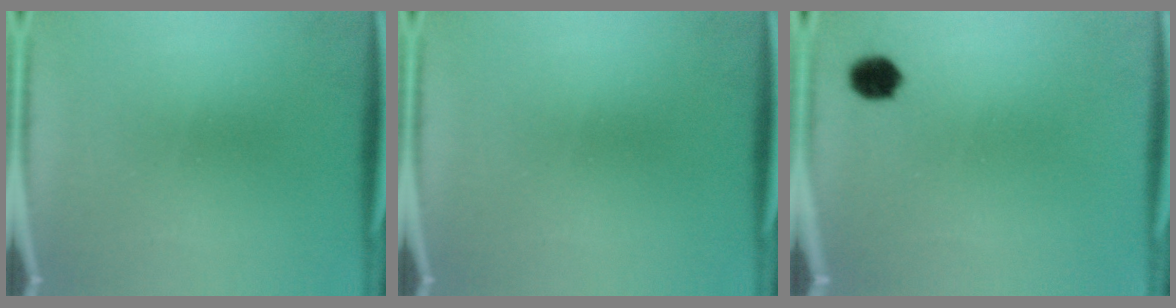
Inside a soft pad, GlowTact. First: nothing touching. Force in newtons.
{"total": 0.0}
{"total": 3.8}